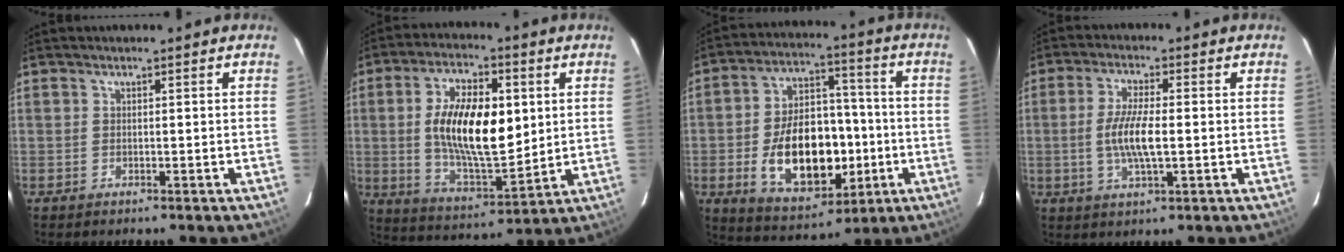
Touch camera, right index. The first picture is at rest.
{"total": 17.5, "force": [2.2, 7.9, 15.5], "torque": [-0.280, 0.001, 0.048]}
{"total": 18.5, "force": [-4.0, 11.0, 14.4], "torque": [-0.271, 0.020, -0.042]}
{"total": 7.6, "force": [-0.7, 1.8, 7.3], "torque": [-0.145, -0.002, -0.014]}